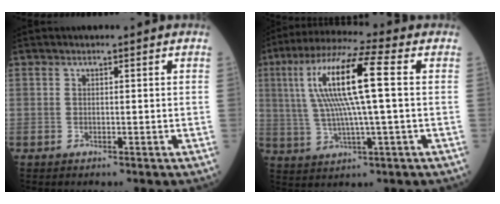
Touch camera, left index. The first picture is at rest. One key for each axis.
{"total": 13.6, "fx": 1.9, "fy": 0.7, "fz": 13.5, "tx": -0.270, "ty": 0.018, "tz": 0.032}